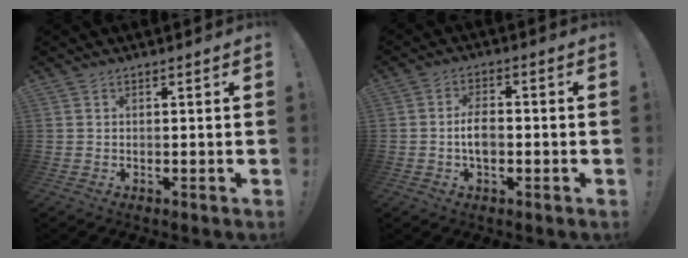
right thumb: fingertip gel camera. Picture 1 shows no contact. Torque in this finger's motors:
{"motor_torque": [0.79, 0.87, 0.58, -0.43, 0.00]}